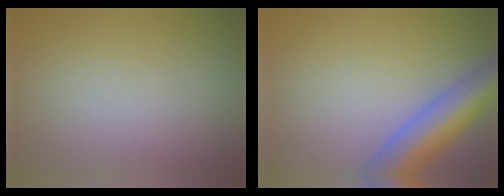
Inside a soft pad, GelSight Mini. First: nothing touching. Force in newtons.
{"total": 8.2, "press": 8.2, "slide": 0.3}